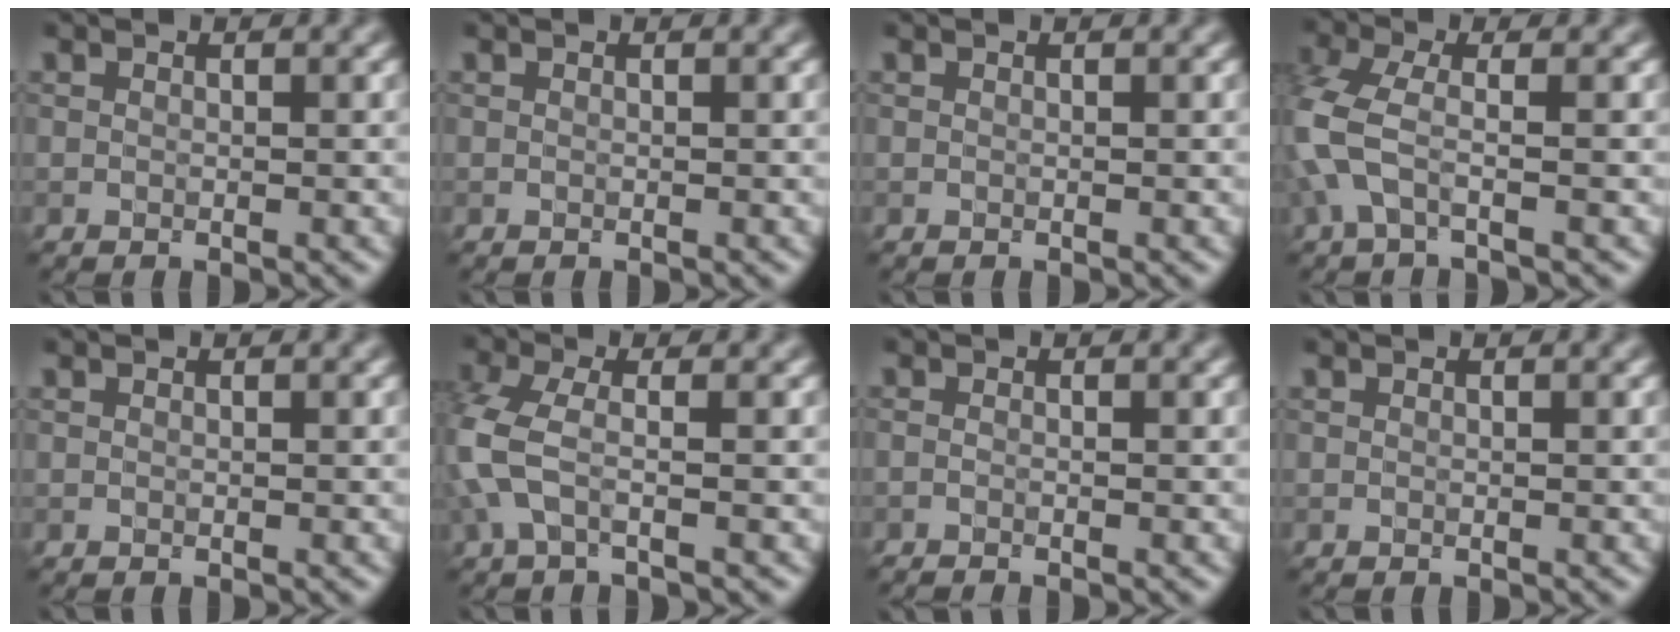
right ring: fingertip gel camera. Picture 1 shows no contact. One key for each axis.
{"total": 0.0}
{"total": 0.0}
{"total": 4.0, "fx": -1.4, "fy": 1.4, "fz": 3.5, "tx": -0.092, "ty": 0.000, "tz": -0.039}
{"total": 0.0}
{"total": 3.7, "fx": -1.1, "fy": 1.3, "fz": 3.3, "tx": -0.086, "ty": -0.001, "tz": -0.031}
{"total": 1.0, "fx": -0.7, "fy": 0.3, "fz": 0.6, "tx": -0.005, "ty": -0.009, "tz": -0.016}
{"total": 0.0}